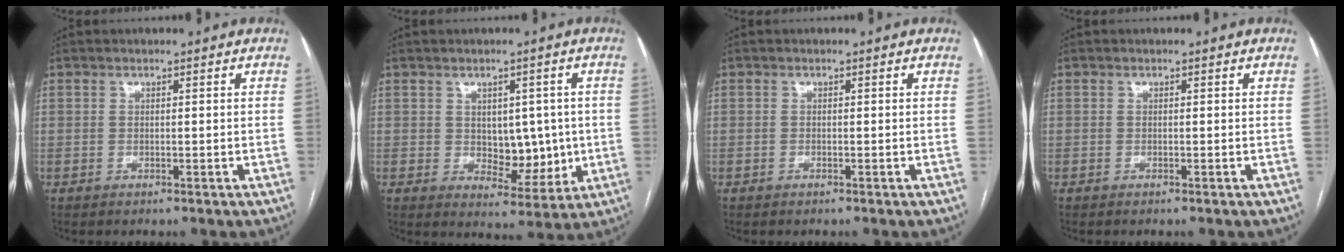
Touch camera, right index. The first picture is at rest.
{"total": 7.1, "force": [0.2, 4.2, 5.7], "torque": [-0.070, 0.002, 0.018]}
{"total": 0.0}
{"total": 0.0}